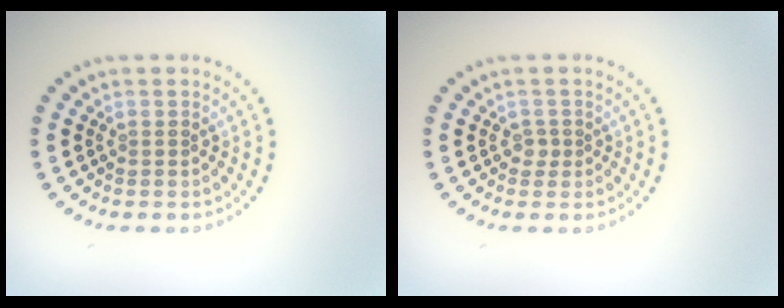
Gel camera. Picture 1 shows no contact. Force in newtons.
{"total": 0.9, "press": 0.6, "slide": 0.6}